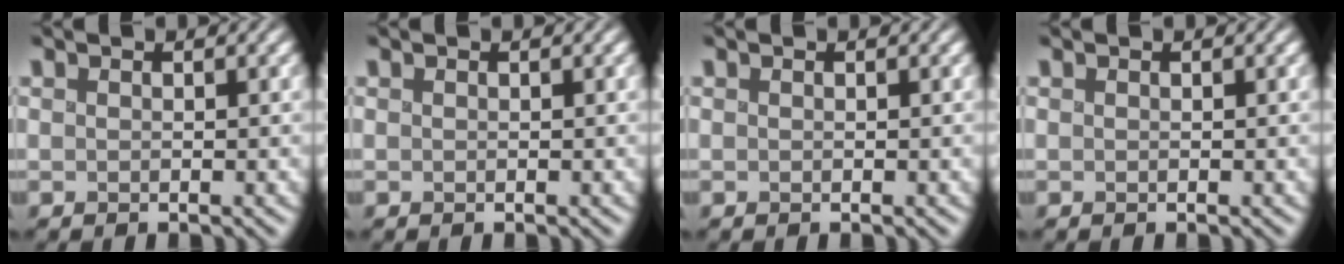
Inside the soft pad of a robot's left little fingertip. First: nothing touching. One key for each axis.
{"total": 0.0}
{"total": 0.0}
{"total": 0.0}